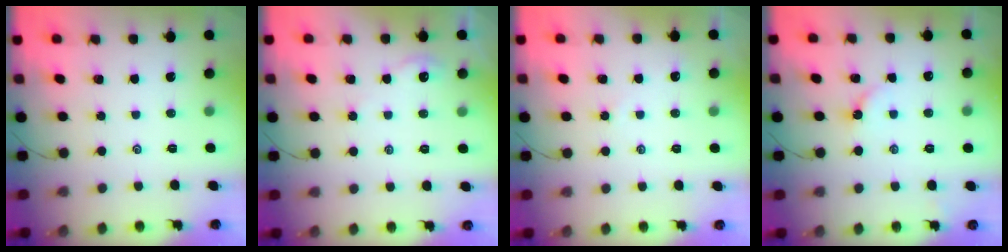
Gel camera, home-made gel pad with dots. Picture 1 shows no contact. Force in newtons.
{"total": 1.9, "press": 1.9, "slide": 0.4}
{"total": 2.2, "press": 2.2, "slide": 0.5}
{"total": 3.3, "press": 3.2, "slide": 0.5}